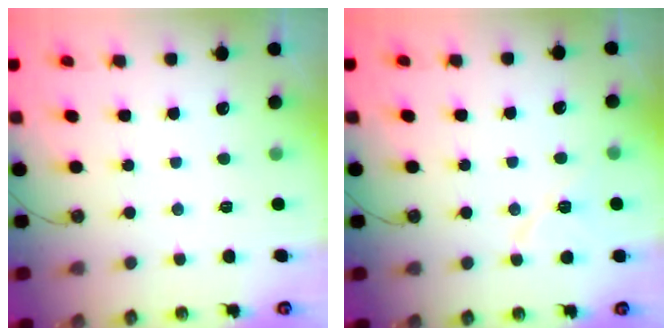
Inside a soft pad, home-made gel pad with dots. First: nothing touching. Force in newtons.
{"total": 7.9, "press": 7.7, "slide": 1.4}